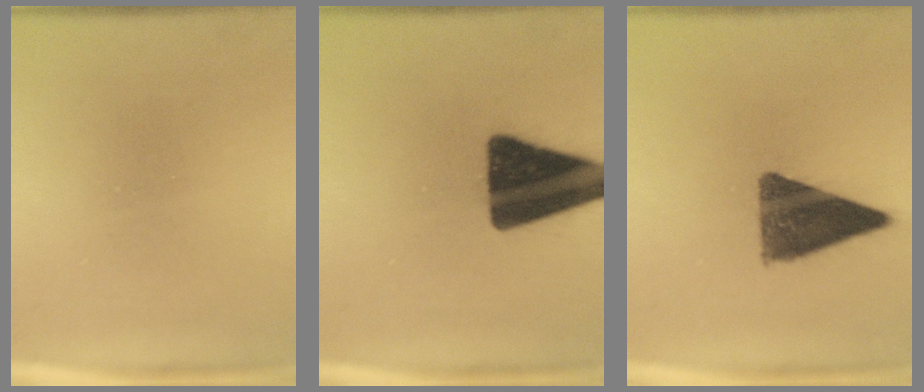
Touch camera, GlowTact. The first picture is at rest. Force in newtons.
{"total": 18.9}
{"total": 10.9}